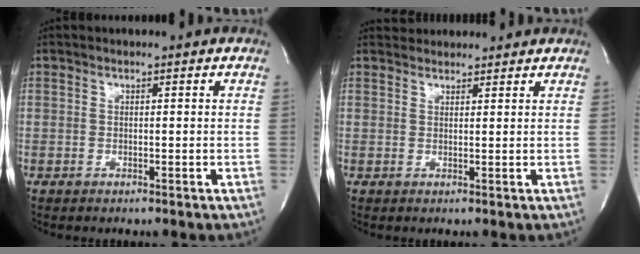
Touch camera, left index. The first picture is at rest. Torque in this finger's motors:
{"motor_torque": [0.35, -0.38, 0.15, 0.04]}